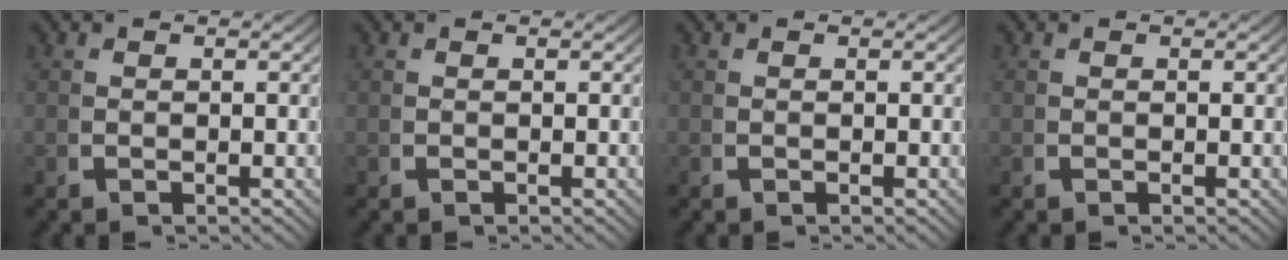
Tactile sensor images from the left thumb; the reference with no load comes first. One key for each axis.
{"total": 0.0}
{"total": 0.0}
{"total": 0.0}